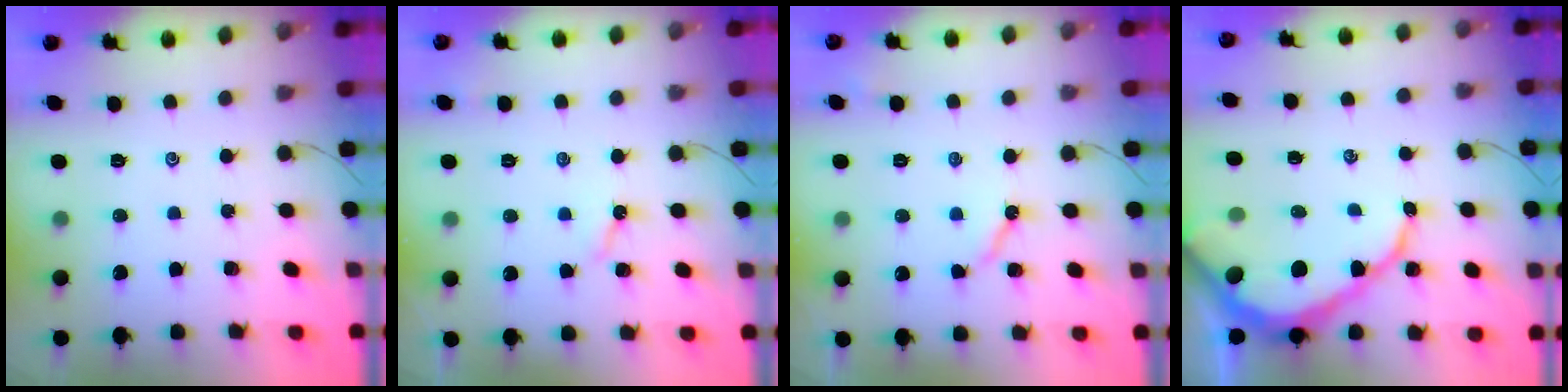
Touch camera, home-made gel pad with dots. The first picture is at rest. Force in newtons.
{"total": 3.5, "press": 3.5, "slide": 0.2}
{"total": 5.2, "press": 5.2, "slide": 0.2}
{"total": 12.7, "press": 12.7, "slide": 0.9}